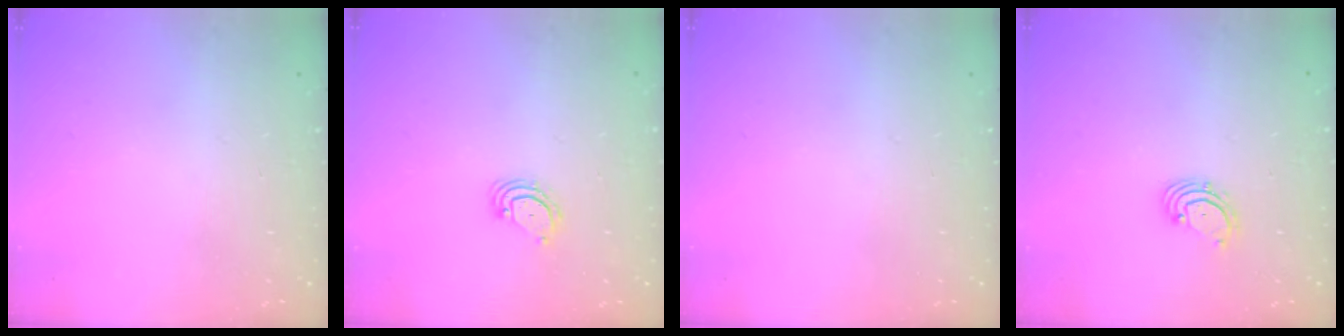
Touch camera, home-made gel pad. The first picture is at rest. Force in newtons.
{"total": 3.8, "press": 3.8, "slide": 0.3}
{"total": 0.0}
{"total": 2.2, "press": 2.1, "slide": 0.7}